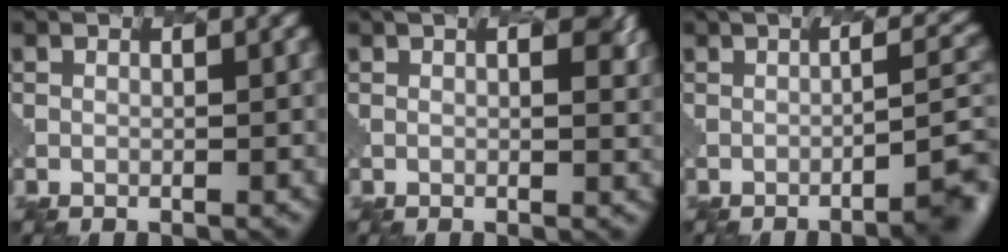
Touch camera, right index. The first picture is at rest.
{"total": 1.6, "force": [1.5, 0.0, -0.4], "torque": [0.007, 0.019, -0.002]}
{"total": 3.1, "force": [-0.7, 0.3, 3.0], "torque": [-0.042, 0.010, -0.025]}